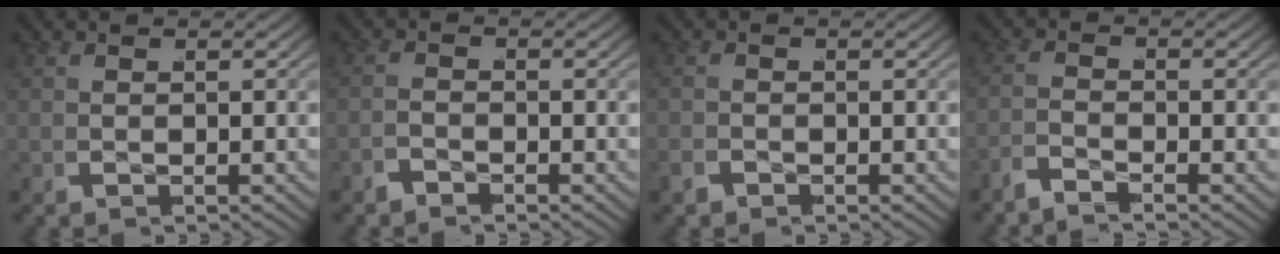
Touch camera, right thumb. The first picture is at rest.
{"total": 1.5, "force": [-1.3, -0.3, -0.5], "torque": [0.014, 0.005, -0.034]}
{"total": 1.0, "force": [-0.8, 0.1, -0.5], "torque": [0.006, -0.002, -0.017]}
{"total": 2.3, "force": [-2.2, -0.5, -0.1], "torque": [0.009, 0.004, -0.057]}